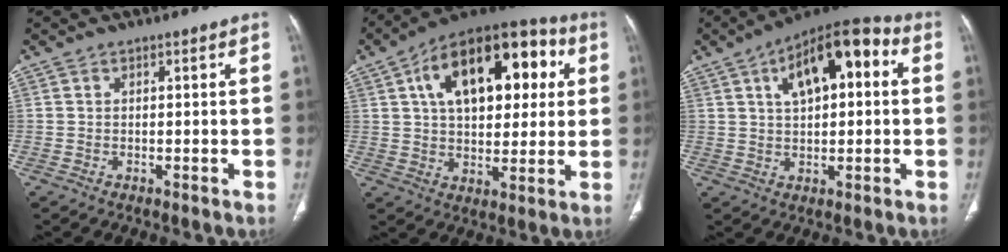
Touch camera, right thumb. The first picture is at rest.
{"total": 23.6, "force": [6.7, 12.9, 18.5], "torque": [-0.244, 0.021, 0.096]}
{"total": 15.1, "force": [4.3, 7.1, 12.6], "torque": [-0.169, 0.025, 0.059]}